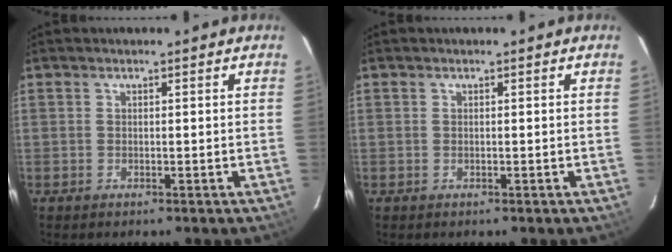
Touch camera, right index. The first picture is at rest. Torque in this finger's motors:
{"motor_torque": [-0.01, -0.02, 0.04, 0.00]}